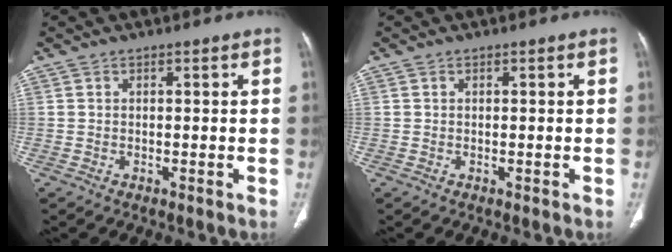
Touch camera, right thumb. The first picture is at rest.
{"total": 0.0}